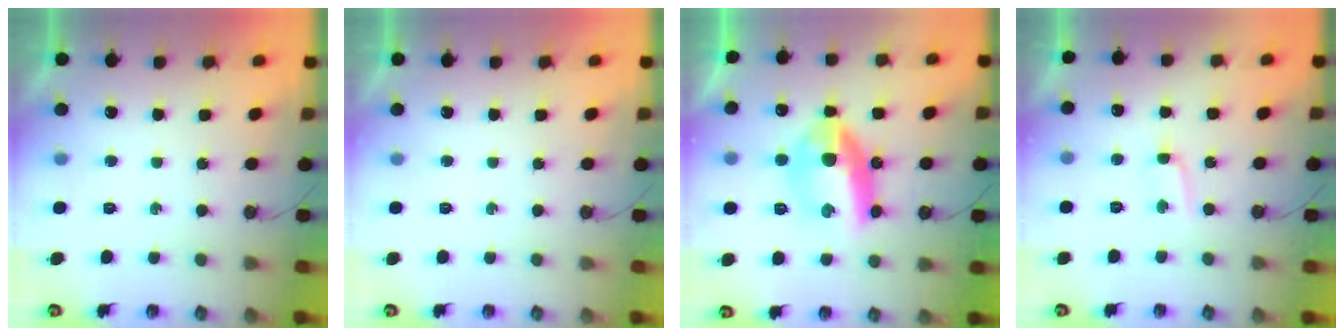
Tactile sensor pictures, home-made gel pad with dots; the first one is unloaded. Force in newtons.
{"total": 0.0}
{"total": 14.8, "press": 14.8, "slide": 0.5}
{"total": 2.5, "press": 2.3, "slide": 0.8}